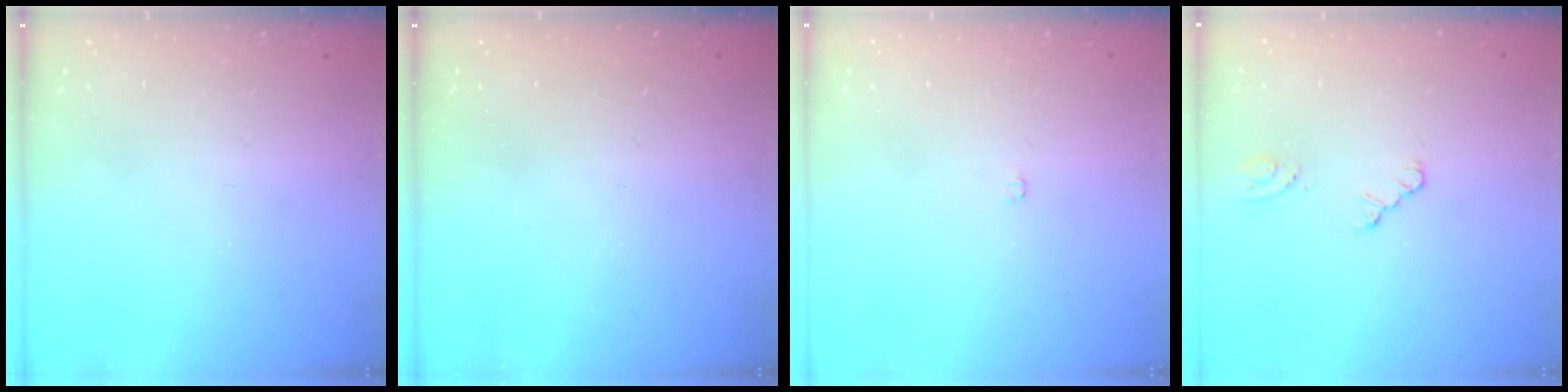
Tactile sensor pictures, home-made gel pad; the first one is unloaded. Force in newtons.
{"total": 0.0}
{"total": 1.9, "press": 1.9, "slide": 0.3}
{"total": 1.9, "press": 1.9, "slide": 0.3}